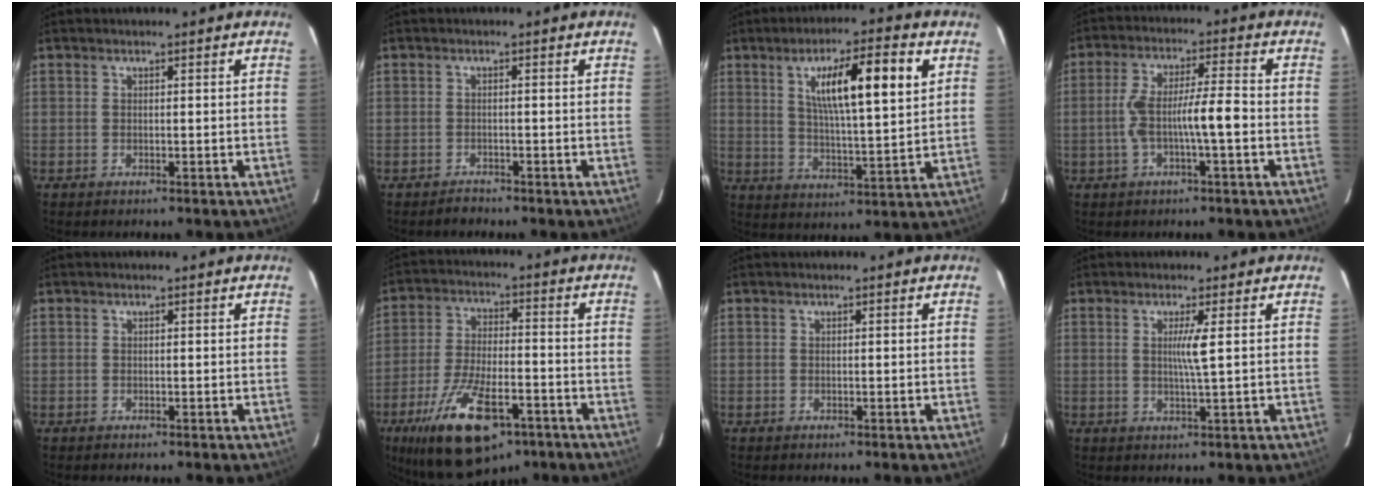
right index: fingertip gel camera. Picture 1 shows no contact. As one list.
[{"total": 1.3, "force": [-1.2, 0.5, 0.0], "torque": [-0.002, -0.002, -0.019]}, {"total": 13.6, "force": [5.0, 1.8, 12.5], "torque": [-0.209, 0.010, 0.083]}, {"total": 8.0, "force": [-1.7, 0.7, 7.8], "torque": [-0.151, 0.019, -0.031]}, {"total": 0.0}, {"total": 15.8, "force": [-8.8, 5.7, 11.8], "torque": [-0.234, -0.018, -0.145]}, {"total": 0.0}, {"total": 3.2, "force": [0.6, -0.8, 3.0], "torque": [-0.058, -0.007, 0.010]}]